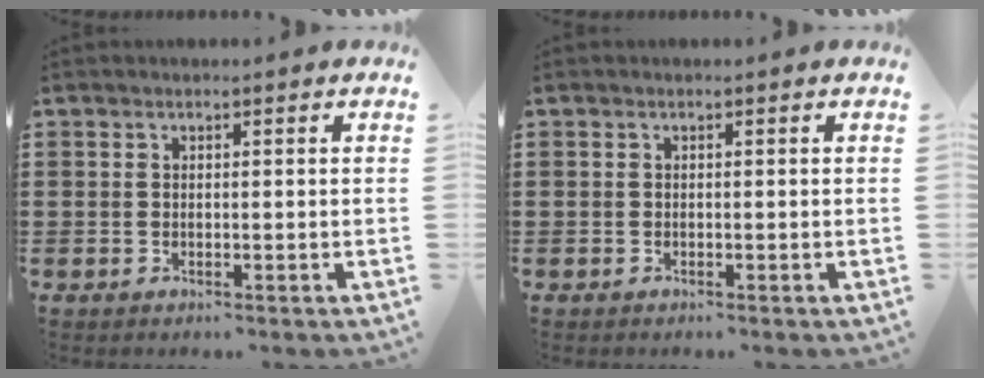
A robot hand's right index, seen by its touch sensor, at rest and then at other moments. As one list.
[{"total": 0.0}]